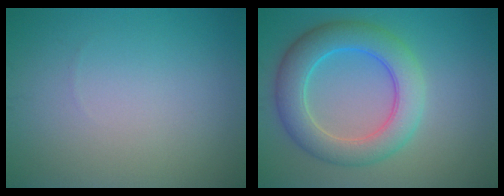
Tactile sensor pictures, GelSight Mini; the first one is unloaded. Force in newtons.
{"total": 6.6, "press": 6.6, "slide": 0.1}